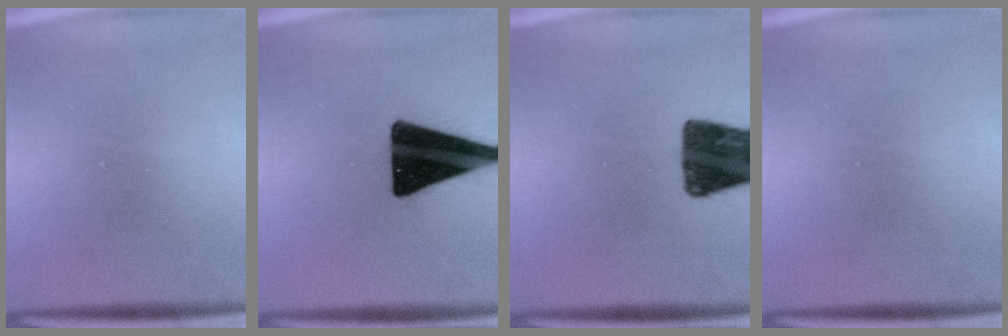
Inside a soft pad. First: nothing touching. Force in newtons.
{"total": 18.3}
{"total": 13.4}
{"total": 0.0}